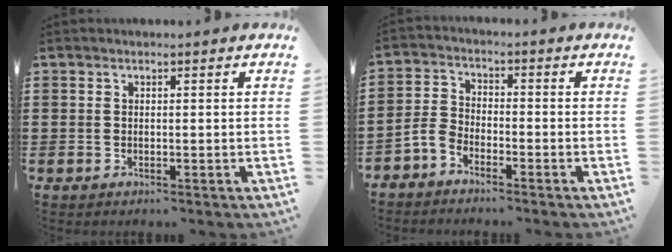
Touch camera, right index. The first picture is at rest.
{"total": 3.2, "force": [-3.0, 1.0, 0.8], "torque": [-0.034, 0.002, -0.067]}